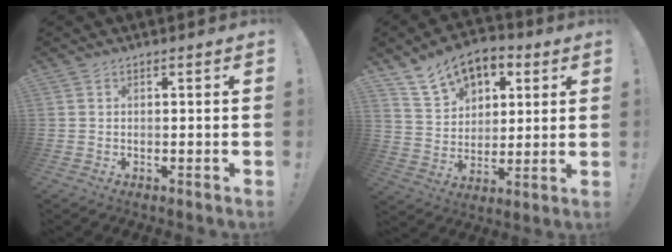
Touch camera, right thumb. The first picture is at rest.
{"total": 14.0, "force": [8.3, 9.5, 6.2], "torque": [-0.092, -0.045, 0.157]}